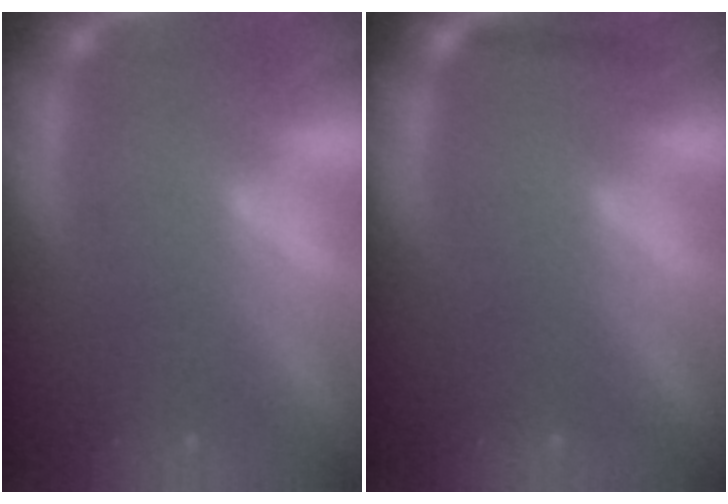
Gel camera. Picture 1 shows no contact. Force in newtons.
{"total": 0.9}